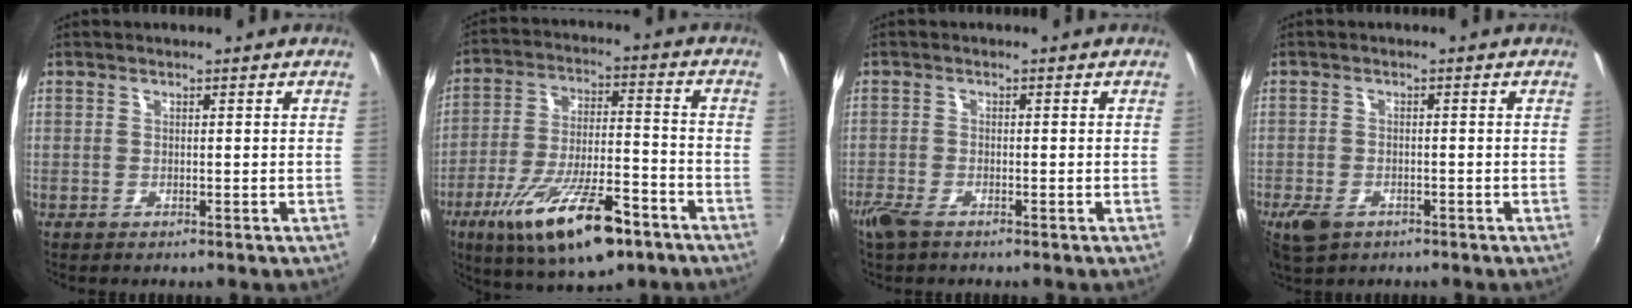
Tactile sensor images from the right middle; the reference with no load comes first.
{"total": 19.1, "force": [-11.3, 6.1, 14.2], "torque": [-0.260, -0.032, -0.184]}
{"total": 3.6, "force": [-2.7, 1.0, 2.1], "torque": [-0.054, -0.011, -0.054]}
{"total": 5.5, "force": [-3.2, 3.3, 3.0], "torque": [-0.076, -0.016, -0.059]}